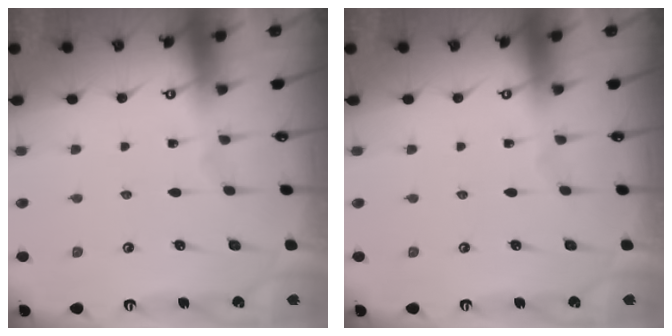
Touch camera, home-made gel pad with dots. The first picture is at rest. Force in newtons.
{"total": 0.0}